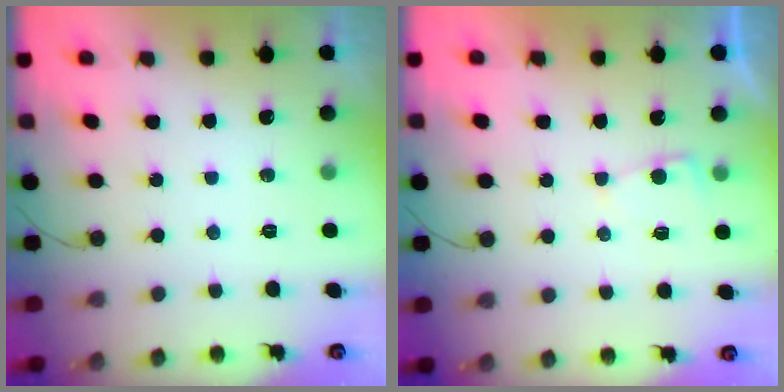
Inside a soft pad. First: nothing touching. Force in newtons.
{"total": 2.1, "press": 2.1, "slide": 0.3}